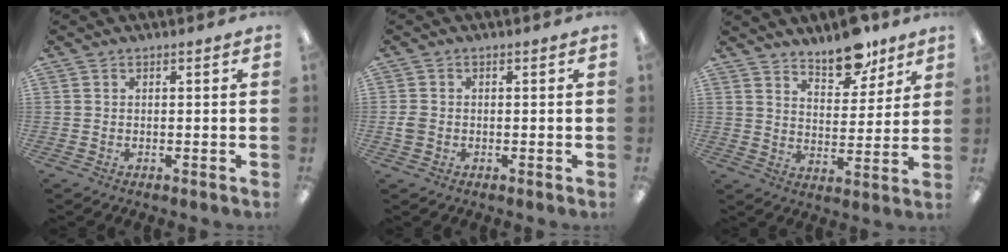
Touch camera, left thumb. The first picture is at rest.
{"total": 2.2, "force": [-0.4, 1.8, 1.2], "torque": [-0.020, 0.004, -0.008]}
{"total": 10.6, "force": [8.8, 4.3, 4.0], "torque": [-0.040, -0.059, 0.156]}